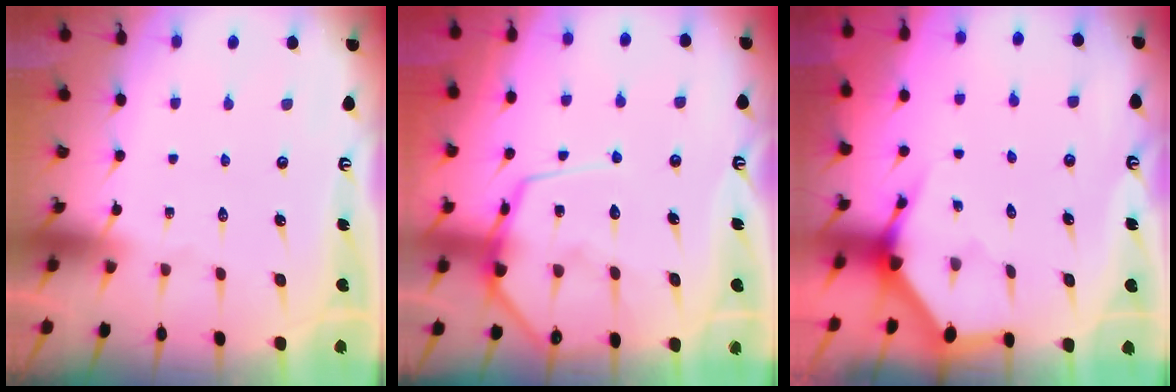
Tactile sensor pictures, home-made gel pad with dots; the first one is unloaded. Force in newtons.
{"total": 11.5, "press": 11.5, "slide": 0.9}
{"total": 3.6, "press": 3.6, "slide": 0.1}